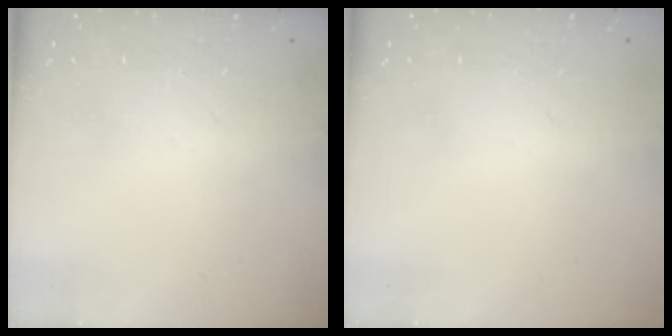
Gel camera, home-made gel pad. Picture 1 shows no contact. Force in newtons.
{"total": 0.0}